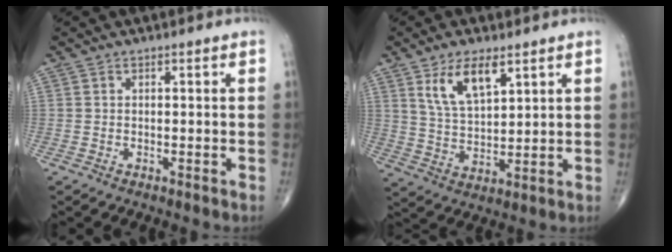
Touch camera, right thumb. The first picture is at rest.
{"total": 9.2, "force": [5.0, 3.9, 6.7], "torque": [-0.111, -0.027, 0.101]}